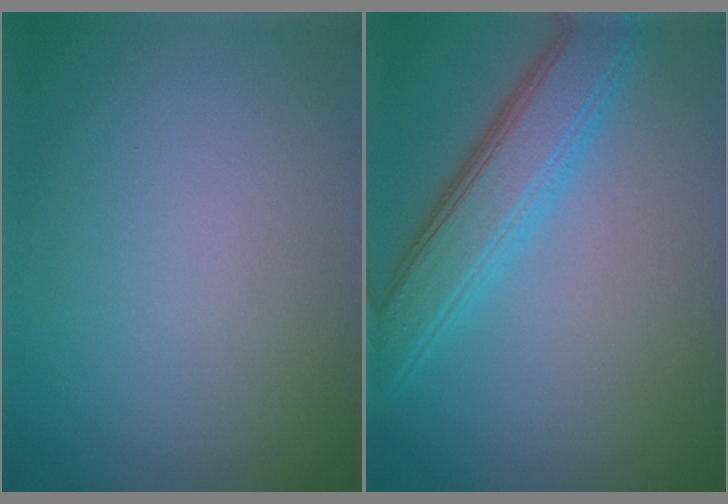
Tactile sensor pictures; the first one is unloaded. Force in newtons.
{"total": 5.4, "press": 5.4, "slide": 0.1}